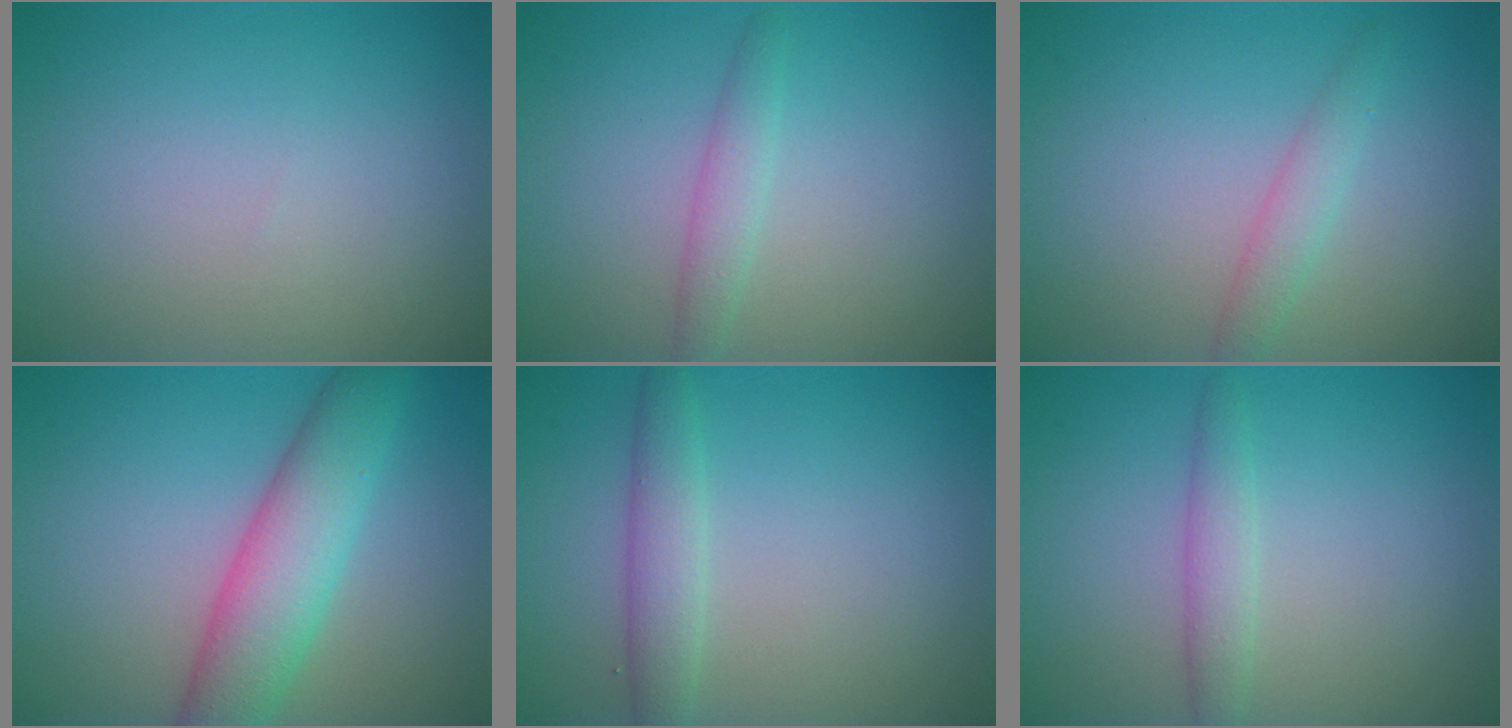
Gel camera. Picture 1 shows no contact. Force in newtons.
{"total": 1.8, "press": 1.8, "slide": 0.1}
{"total": 1.8, "press": 1.8, "slide": 0.0}
{"total": 6.3, "press": 6.3, "slide": 0.2}
{"total": 2.5, "press": 2.5, "slide": 0.2}
{"total": 1.9, "press": 1.9, "slide": 0.1}